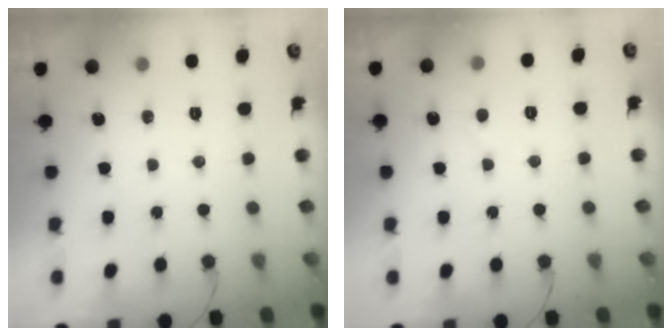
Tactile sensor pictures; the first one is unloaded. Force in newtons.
{"total": 2.7, "press": 2.7, "slide": 0.2}